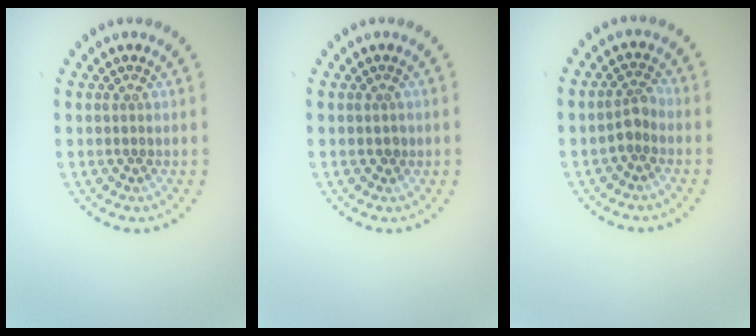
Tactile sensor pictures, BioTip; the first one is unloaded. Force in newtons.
{"total": 0.7, "press": 0.7, "slide": 0.1}
{"total": 1.7, "press": 1.4, "slide": 0.9}